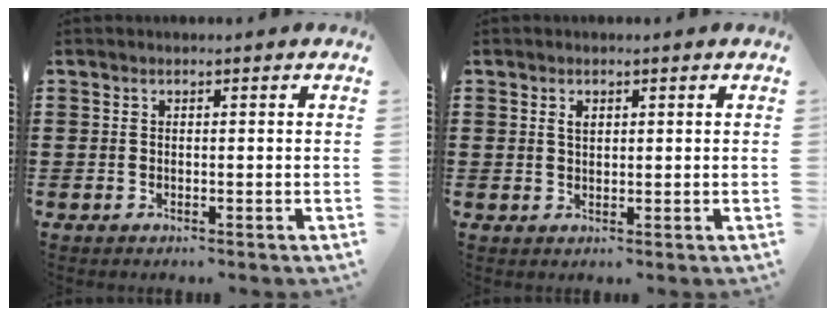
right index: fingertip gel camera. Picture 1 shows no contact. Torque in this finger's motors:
{"motor_torque": [0.18, -0.07, 0.25, 0.06]}